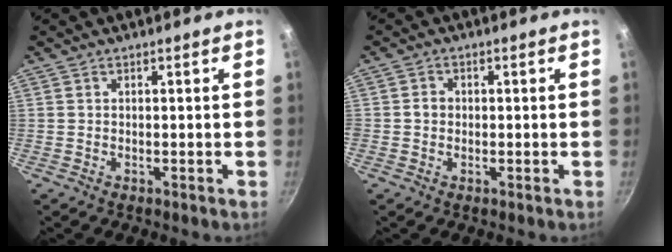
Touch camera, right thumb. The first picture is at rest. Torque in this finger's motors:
{"motor_torque": [1.46, 2.41, 1.42, -0.60, 0.19]}